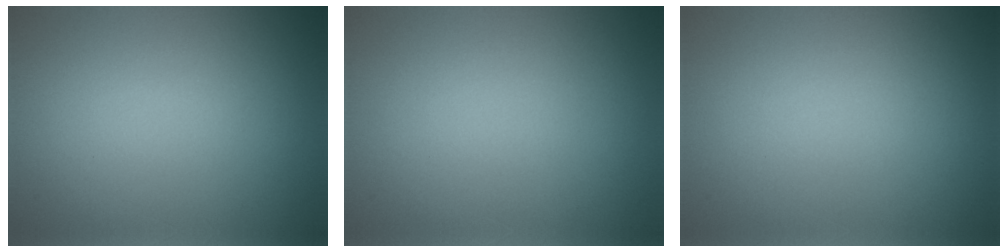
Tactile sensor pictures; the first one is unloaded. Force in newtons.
{"total": 0.0}
{"total": 0.0}